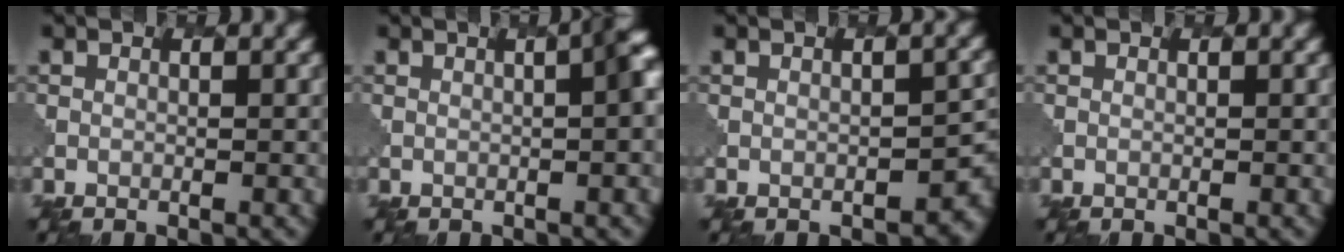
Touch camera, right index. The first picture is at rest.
{"total": 3.6, "force": [0.3, 0.8, 3.5], "torque": [-0.033, 0.014, 0.002]}
{"total": 3.9, "force": [-1.8, 2.2, 2.8], "torque": [-0.026, -0.007, -0.023]}
{"total": 0.0}